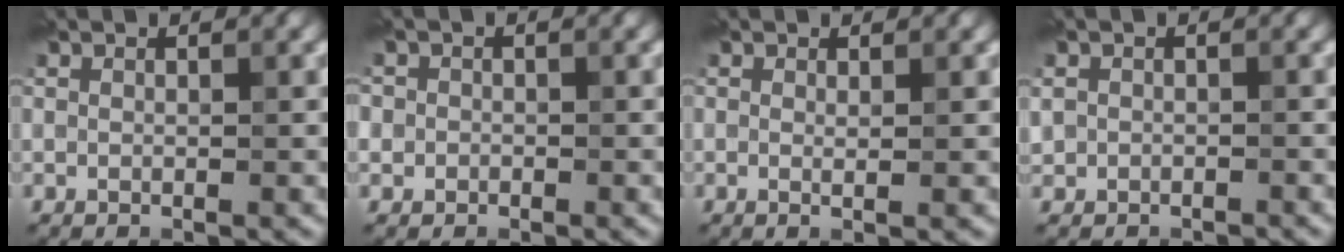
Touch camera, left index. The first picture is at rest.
{"total": 2.5, "force": [0.2, 2.4, 0.6], "torque": [0.014, 0.020, -0.025]}
{"total": 0.7, "force": [0.0, 0.0, 0.7], "torque": [-0.014, -0.001, 0.001]}
{"total": 1.7, "force": [-0.7, 1.5, -0.2], "torque": [0.011, 0.010, -0.009]}